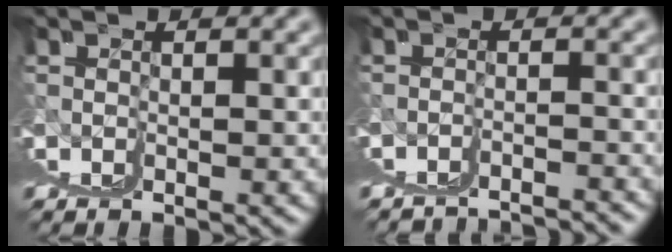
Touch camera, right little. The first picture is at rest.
{"total": 3.1, "force": [0.4, 0.4, 3.0], "torque": [-0.029, 0.011, 0.006]}